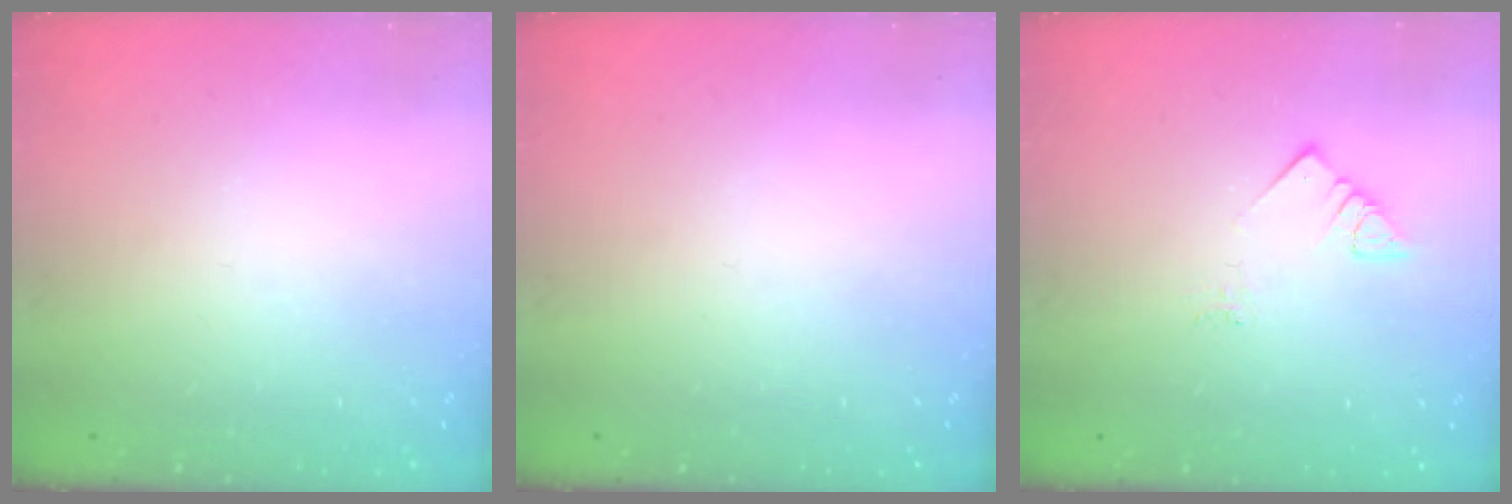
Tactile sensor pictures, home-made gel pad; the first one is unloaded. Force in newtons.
{"total": 0.0}
{"total": 3.3, "press": 3.3, "slide": 0.4}